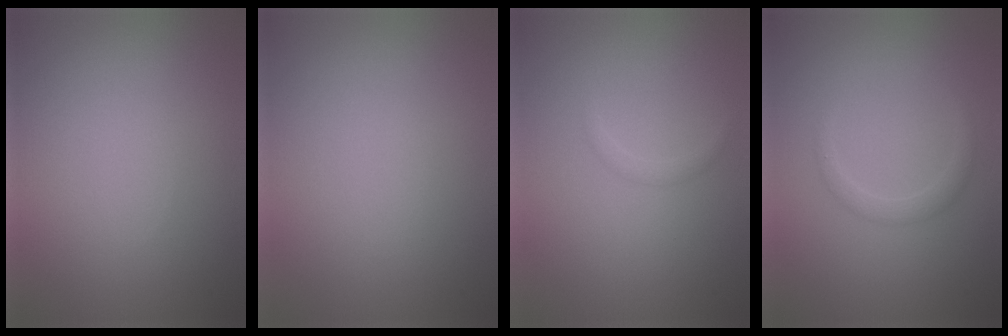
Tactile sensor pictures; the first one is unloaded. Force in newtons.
{"total": 0.0}
{"total": 0.7, "press": 0.7, "slide": 0.0}
{"total": 1.4, "press": 1.4, "slide": 0.2}